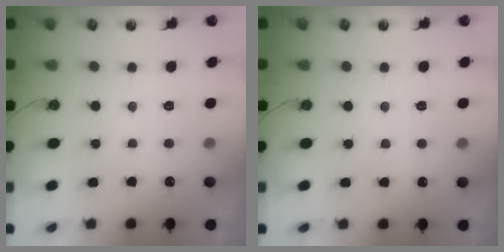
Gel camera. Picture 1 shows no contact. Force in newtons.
{"total": 1.9, "press": 1.9, "slide": 0.3}